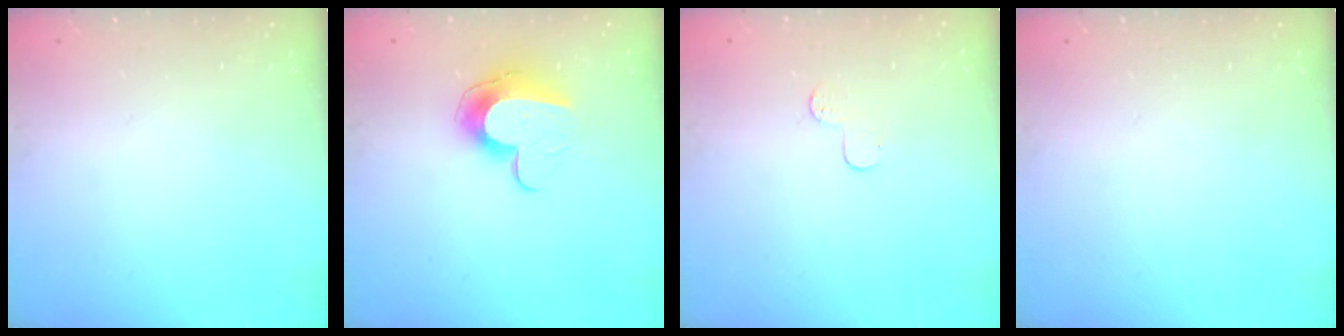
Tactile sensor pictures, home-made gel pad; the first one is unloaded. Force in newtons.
{"total": 11.5, "press": 11.5, "slide": 0.5}
{"total": 4.6, "press": 4.6, "slide": 0.5}
{"total": 0.0}